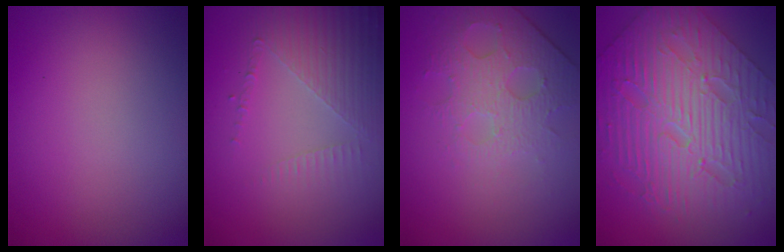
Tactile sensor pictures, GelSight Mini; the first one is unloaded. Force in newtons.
{"total": 5.1, "press": 3.1, "slide": 4.0}
{"total": 4.9, "press": 3.4, "slide": 3.6}
{"total": 8.9, "press": 6.8, "slide": 5.7}